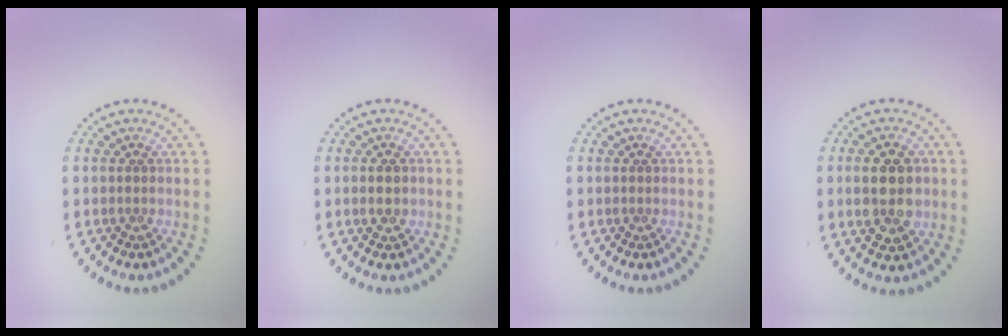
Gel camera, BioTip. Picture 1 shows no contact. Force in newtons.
{"total": 1.9, "press": 1.9, "slide": 0.2}
{"total": 0.0}
{"total": 4.9, "press": 4.9, "slide": 0.2}